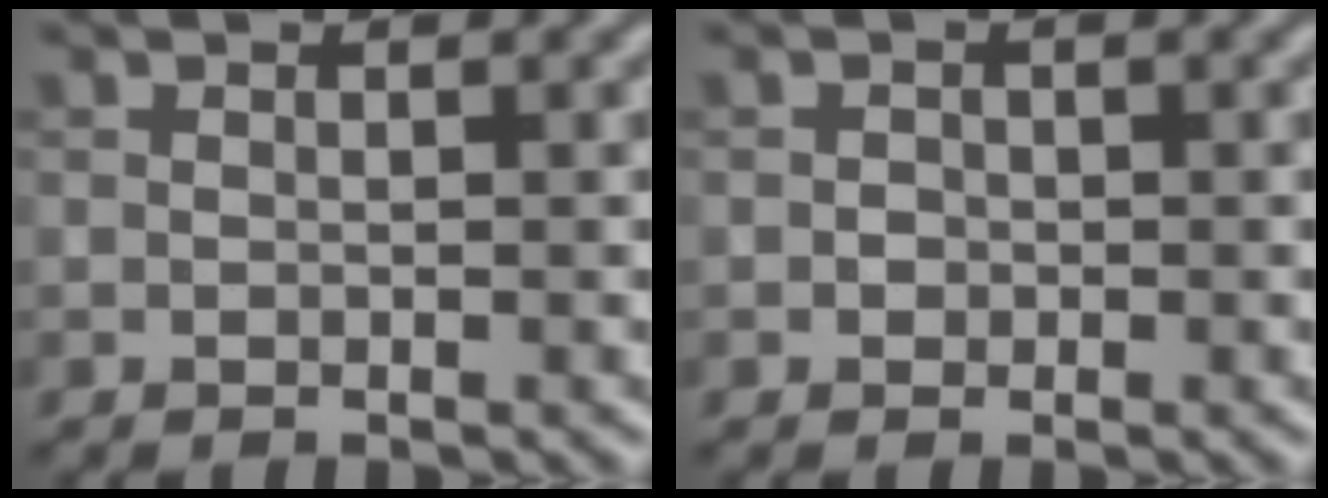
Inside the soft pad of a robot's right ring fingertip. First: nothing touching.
{"total": 0.7, "force": [-0.2, 0.7, 0.2], "torque": [0.002, -0.001, -0.004]}